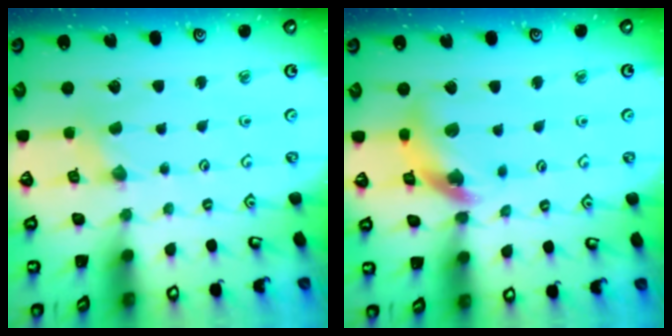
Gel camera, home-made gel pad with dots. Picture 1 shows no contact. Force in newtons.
{"total": 13.3, "press": 13.2, "slide": 1.6}